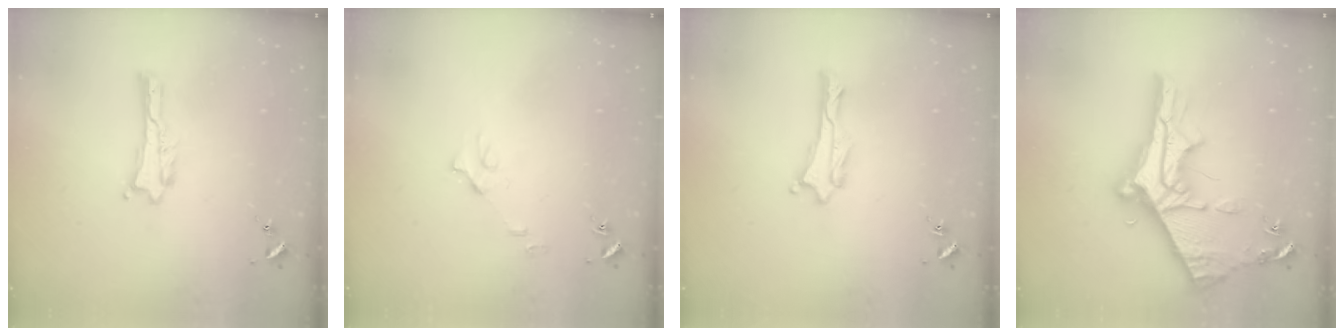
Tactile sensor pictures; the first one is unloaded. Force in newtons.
{"total": 3.1, "press": 3.1, "slide": 0.3}
{"total": 0.6, "press": 0.5, "slide": 0.1}
{"total": 11.2, "press": 11.1, "slide": 1.2}